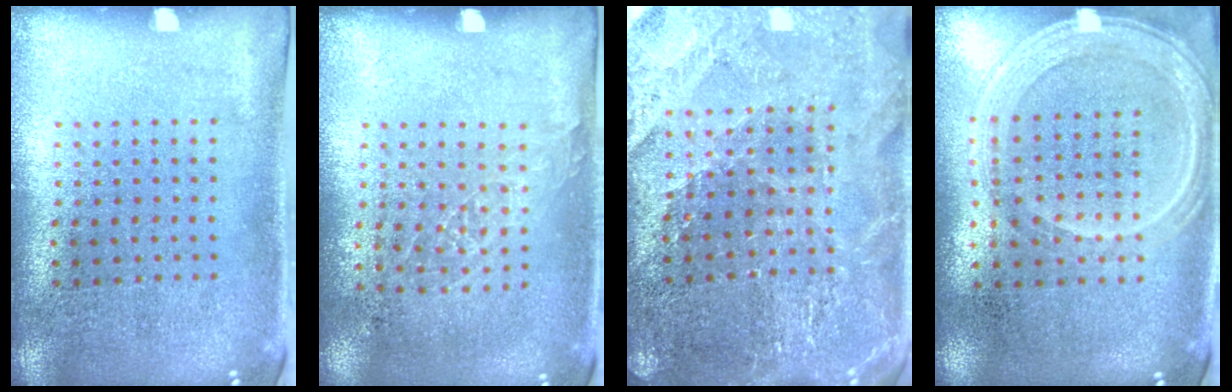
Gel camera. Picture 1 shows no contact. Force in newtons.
{"total": 0.8, "press": 0.8, "slide": 0.3}
{"total": 2.8, "press": 2.8, "slide": 0.2}
{"total": 1.3, "press": 1.2, "slide": 0.3}